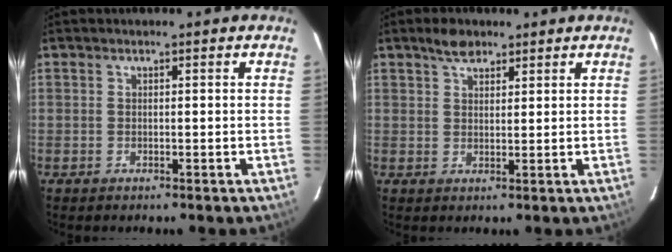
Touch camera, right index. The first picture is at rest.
{"total": 3.7, "force": [2.7, 1.9, 1.8], "torque": [-0.028, 0.009, 0.047]}